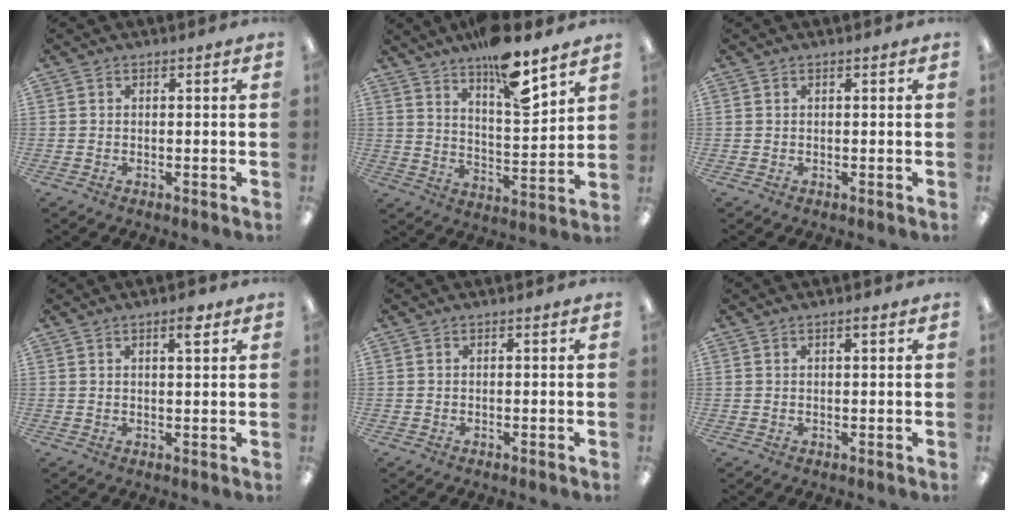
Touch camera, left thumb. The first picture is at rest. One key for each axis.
{"total": 13.3, "fx": 10.6, "fy": 2.8, "fz": 7.5, "tx": -0.121, "ty": -0.069, "tz": 0.180}
{"total": 0.0}
{"total": 3.7, "fx": 2.3, "fy": 1.0, "fz": 2.7, "tx": -0.035, "ty": -0.007, "tz": 0.035}
{"total": 0.0}
{"total": 1.4, "fx": 1.0, "fy": 0.3, "fz": 1.1, "tx": -0.022, "ty": 0.002, "tz": 0.016}